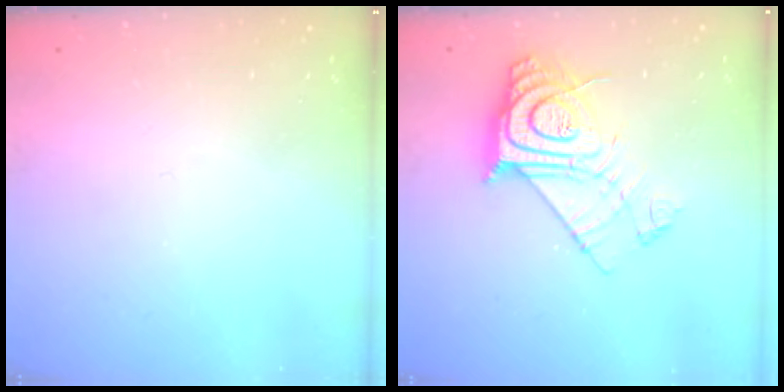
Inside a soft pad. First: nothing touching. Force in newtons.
{"total": 14.6, "press": 14.5, "slide": 1.2}